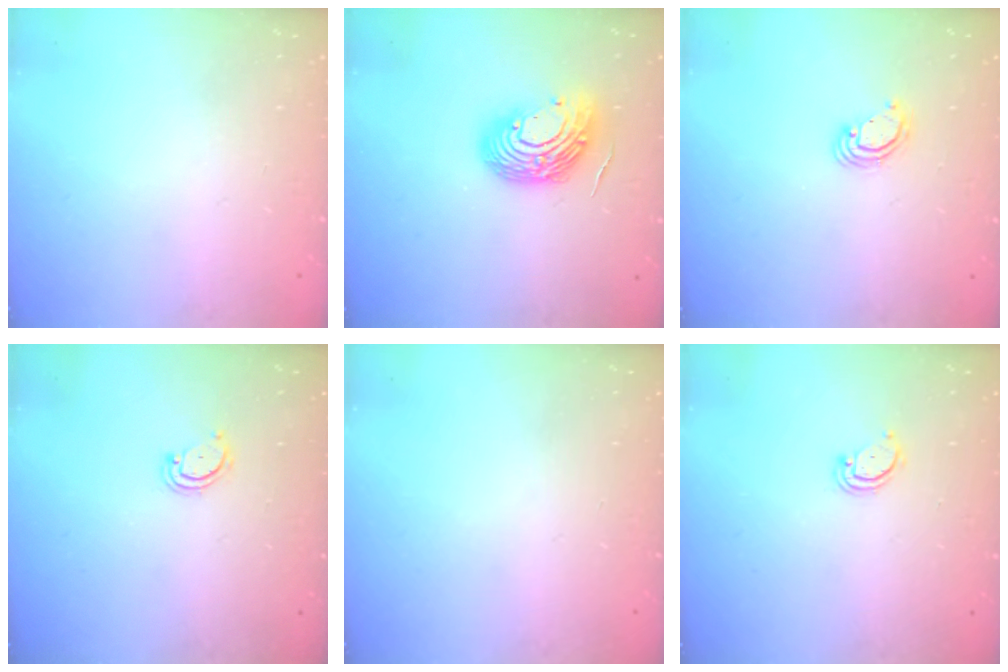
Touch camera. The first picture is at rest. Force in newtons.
{"total": 12.6, "press": 12.5, "slide": 1.7}
{"total": 3.6, "press": 3.6, "slide": 0.2}
{"total": 2.6, "press": 2.6, "slide": 0.3}
{"total": 0.0}
{"total": 2.9, "press": 2.9, "slide": 0.2}